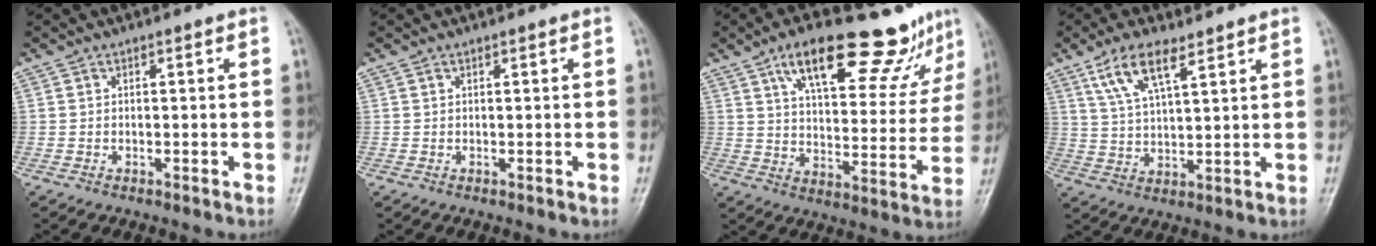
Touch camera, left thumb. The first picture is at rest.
{"total": 0.0}
{"total": 20.7, "force": [14.1, 7.3, 13.3], "torque": [-0.147, -0.041, 0.214]}
{"total": 8.4, "force": [5.2, 2.8, 6.0], "torque": [-0.113, -0.017, 0.107]}